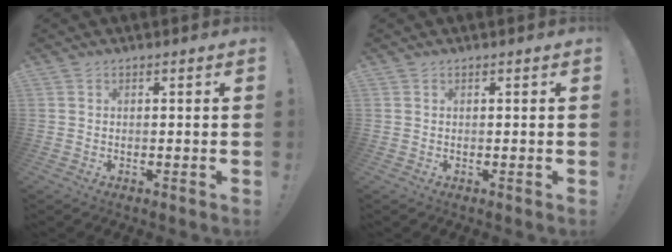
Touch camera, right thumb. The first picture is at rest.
{"total": 0.0}